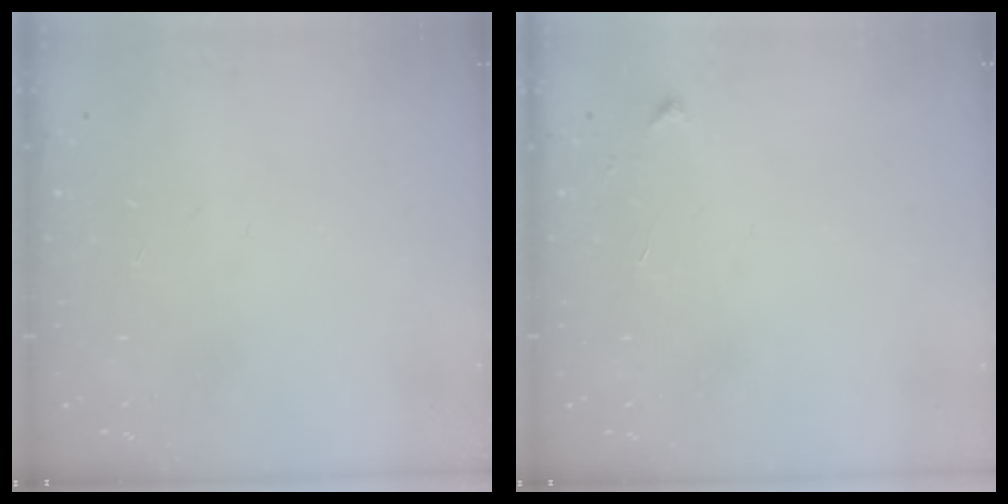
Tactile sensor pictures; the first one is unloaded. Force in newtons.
{"total": 3.9, "press": 3.8, "slide": 0.6}